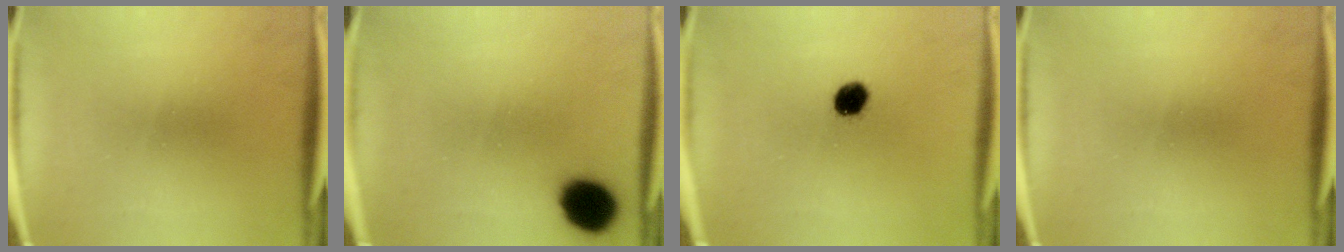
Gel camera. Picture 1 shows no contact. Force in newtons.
{"total": 12.1}
{"total": 4.9}
{"total": 0.0}